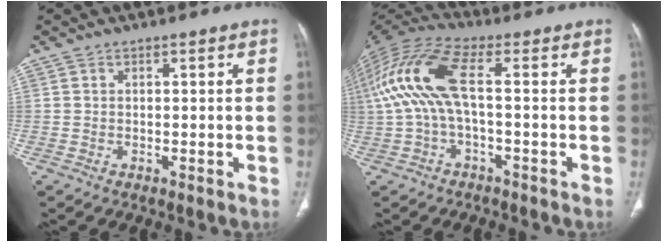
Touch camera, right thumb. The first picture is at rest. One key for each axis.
{"total": 13.9, "fx": 0.3, "fy": 4.8, "fz": 13.1, "tx": -0.306, "ty": 0.045, "tz": 0.004}